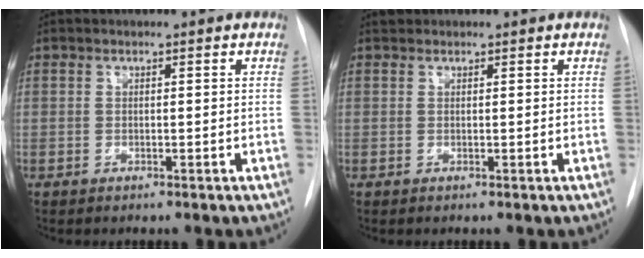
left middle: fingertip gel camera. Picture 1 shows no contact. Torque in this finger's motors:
{"motor_torque": [0.04, -0.05, -0.05, -0.01]}